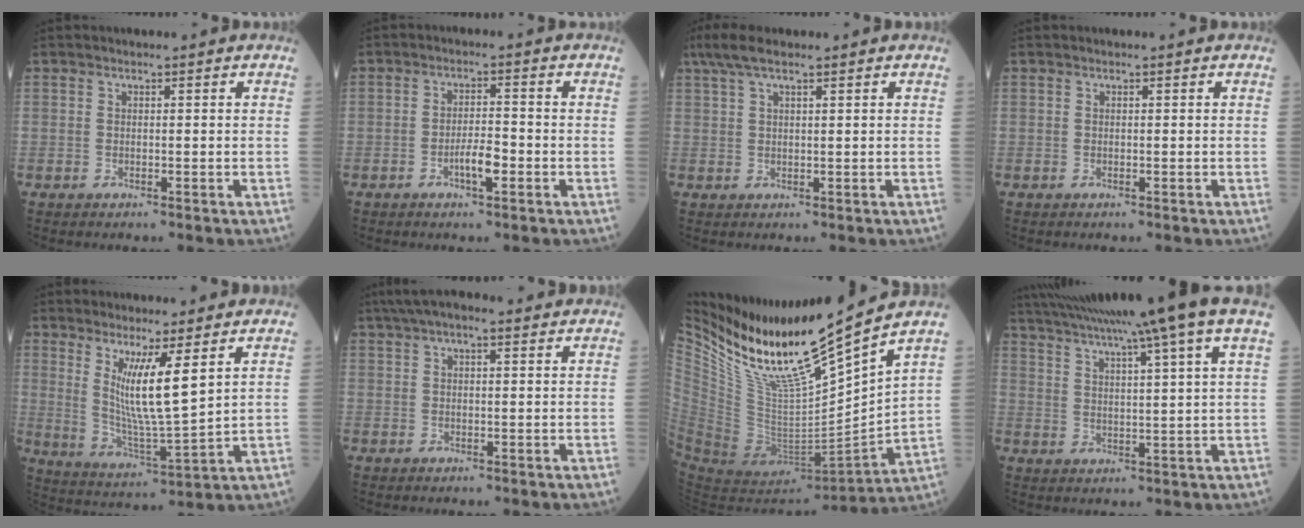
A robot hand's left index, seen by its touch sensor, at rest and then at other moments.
{"total": 3.8, "force": [-2.1, 0.7, 3.1], "torque": [-0.057, -0.003, -0.038]}
{"total": 4.4, "force": [3.1, 0.7, 3.1], "torque": [-0.072, 0.021, 0.063]}
{"total": 0.0}
{"total": 8.8, "force": [3.5, -0.1, 8.1], "torque": [-0.159, -0.033, 0.069]}
{"total": 7.1, "force": [5.4, 1.6, 4.4], "torque": [-0.076, 0.043, 0.084]}
{"total": 17.8, "force": [15.2, -0.2, 9.3], "torque": [-0.161, -0.048, 0.292]}
{"total": 16.8, "force": [12.7, -1.0, 10.9], "torque": [-0.194, 0.015, 0.173]}